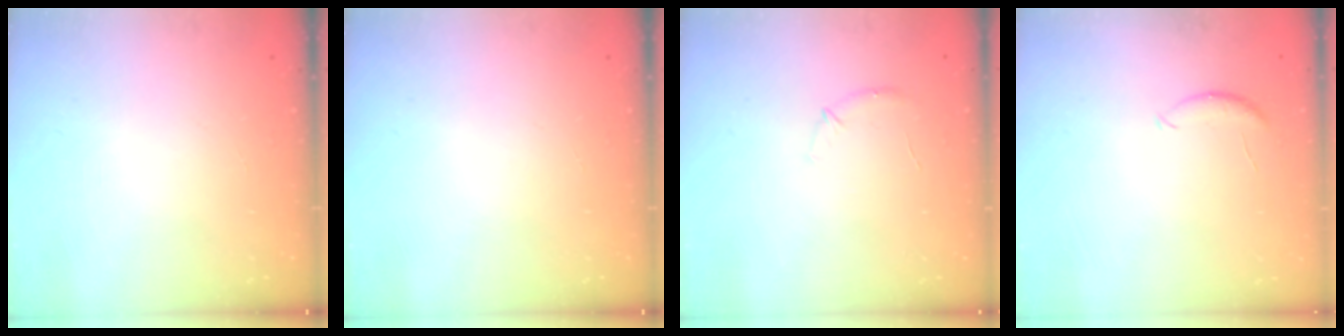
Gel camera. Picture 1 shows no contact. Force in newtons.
{"total": 0.0}
{"total": 6.8, "press": 6.6, "slide": 1.8}
{"total": 5.5, "press": 5.5, "slide": 0.5}